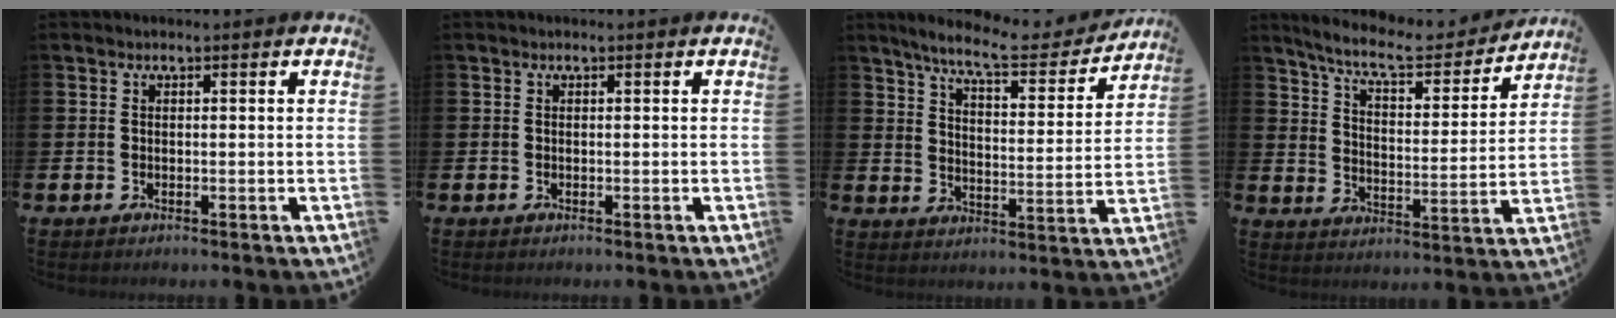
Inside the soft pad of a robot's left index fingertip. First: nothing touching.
{"total": 0.0}
{"total": 8.7, "force": [7.8, 1.3, 3.6], "torque": [-0.090, -0.045, 0.132]}
{"total": 8.6, "force": [7.7, 1.7, 3.4], "torque": [-0.097, -0.048, 0.132]}